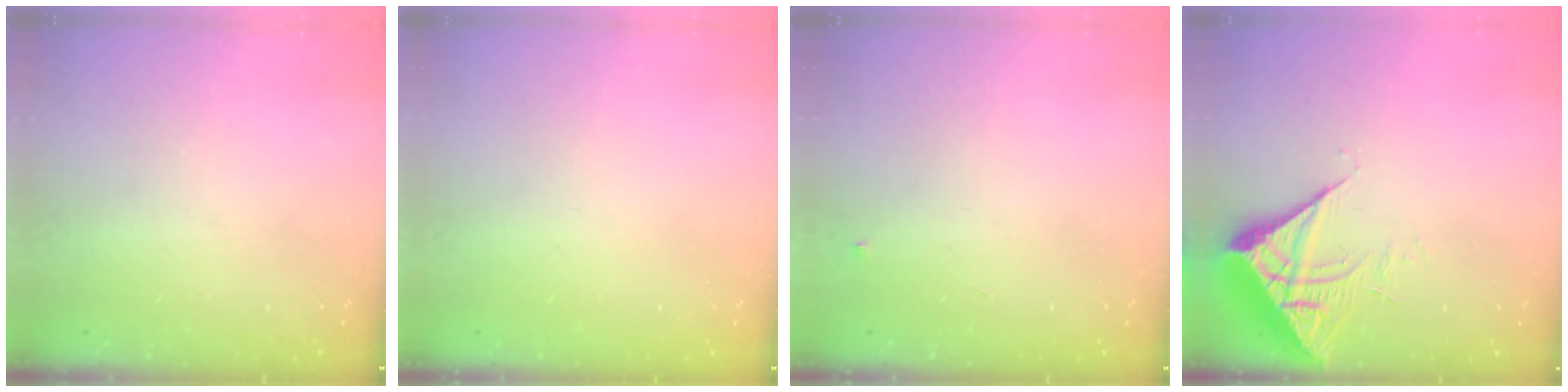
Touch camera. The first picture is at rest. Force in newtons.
{"total": 0.0}
{"total": 2.7, "press": 2.7, "slide": 0.4}
{"total": 7.2, "press": 7.2, "slide": 0.8}